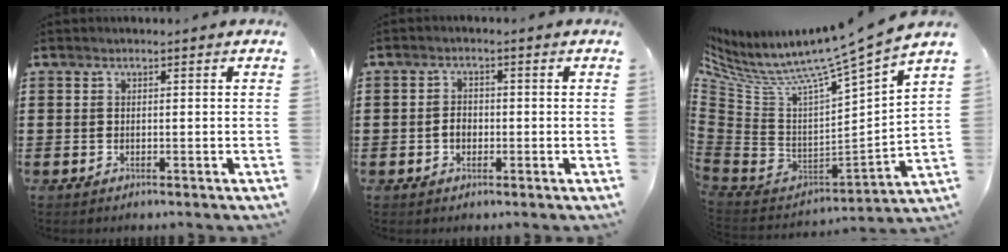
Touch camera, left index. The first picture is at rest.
{"total": 2.2, "force": [-0.5, 1.6, 1.4], "torque": [-0.029, 0.005, -0.011]}
{"total": 8.4, "force": [6.9, -0.2, 4.8], "torque": [-0.113, -0.066, 0.100]}